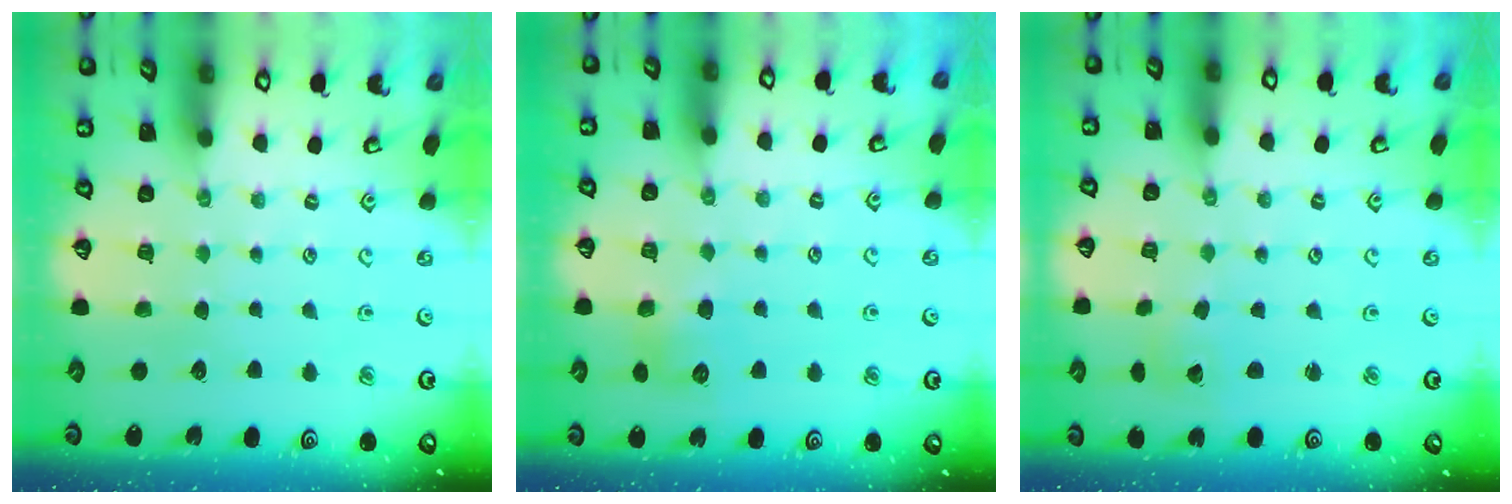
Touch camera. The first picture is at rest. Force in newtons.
{"total": 6.3, "press": 6.3, "slide": 0.7}
{"total": 1.9, "press": 1.9, "slide": 0.2}